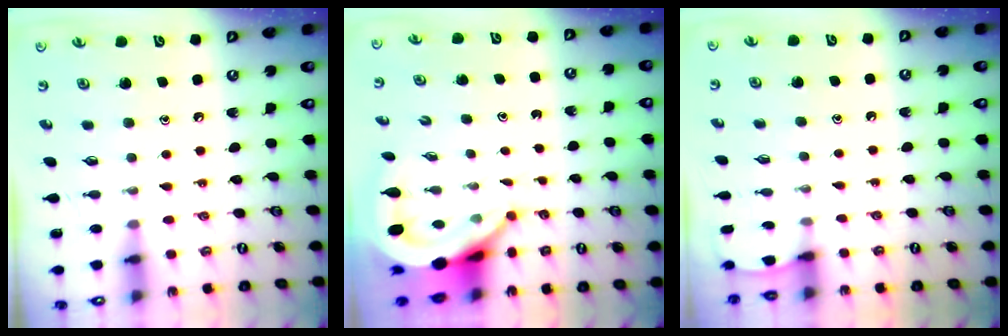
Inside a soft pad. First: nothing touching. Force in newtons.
{"total": 7.5, "press": 7.5, "slide": 0.7}
{"total": 2.2, "press": 2.2, "slide": 0.2}